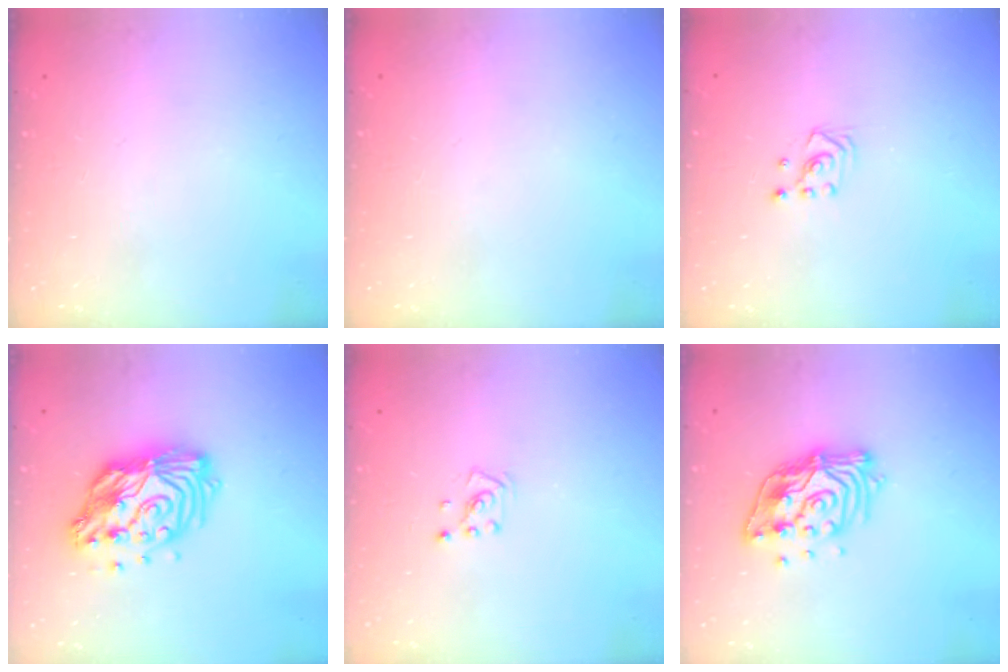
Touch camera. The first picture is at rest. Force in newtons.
{"total": 0.0}
{"total": 2.8, "press": 2.8, "slide": 0.3}
{"total": 15.4, "press": 15.4, "slide": 1.4}
{"total": 2.2, "press": 2.2, "slide": 0.6}
{"total": 13.7, "press": 13.7, "slide": 1.2}